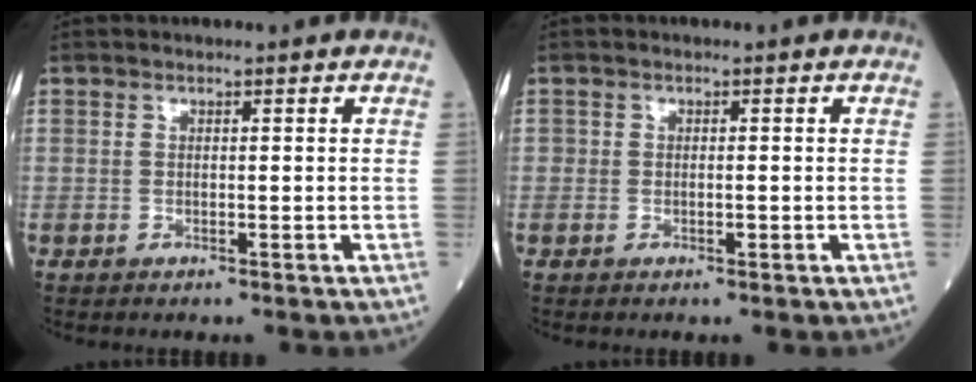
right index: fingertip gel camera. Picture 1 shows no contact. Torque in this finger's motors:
{"motor_torque": [-0.11, -0.02, -0.02, -0.01]}